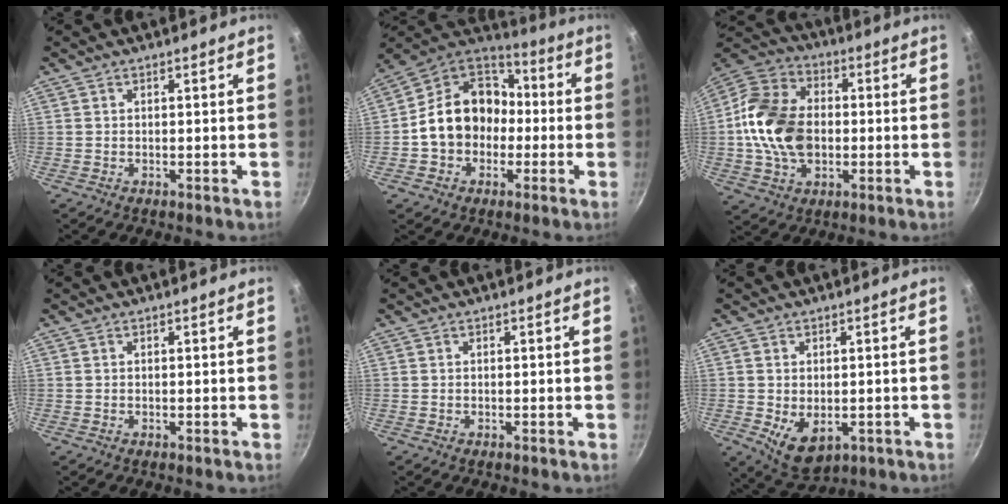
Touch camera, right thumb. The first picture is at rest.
{"total": 16.9, "force": [-1.6, 13.9, 9.5], "torque": [-0.130, 0.056, -0.037]}
{"total": 17.4, "force": [-0.7, 12.4, 12.2], "torque": [-0.208, 0.025, -0.023]}
{"total": 0.0}
{"total": 0.0}
{"total": 7.1, "force": [-1.1, 4.8, 5.1], "torque": [-0.075, -0.016, -0.002]}